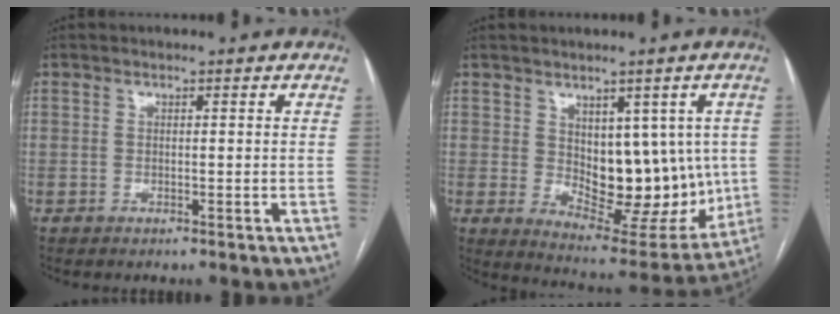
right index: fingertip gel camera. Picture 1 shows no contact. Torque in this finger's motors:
{"motor_torque": [0.21, 0.16, 0.11, 0.02]}